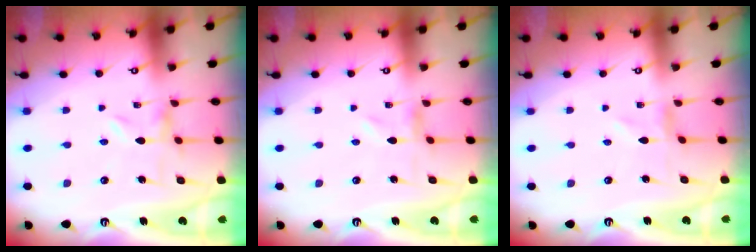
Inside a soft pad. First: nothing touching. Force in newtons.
{"total": 0.0}
{"total": 1.1, "press": 1.1, "slide": 0.2}